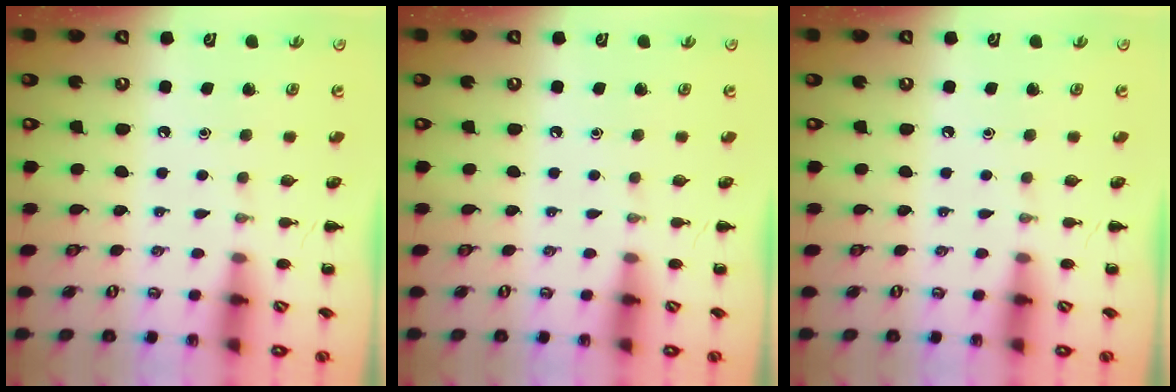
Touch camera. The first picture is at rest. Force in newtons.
{"total": 0.0}
{"total": 0.0}